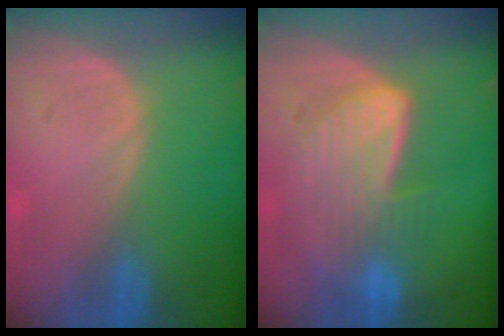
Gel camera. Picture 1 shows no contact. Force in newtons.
{"total": 7.4, "press": 7.3, "slide": 1.6}